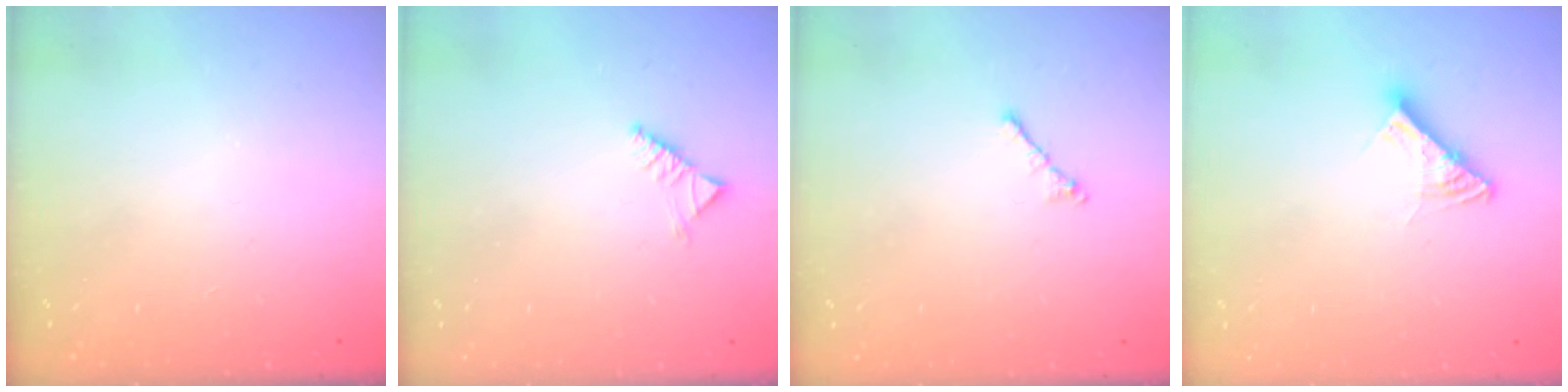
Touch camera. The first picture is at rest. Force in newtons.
{"total": 2.6, "press": 2.5, "slide": 0.8}
{"total": 1.0, "press": 0.9, "slide": 0.4}
{"total": 9.5, "press": 9.4, "slide": 1.0}